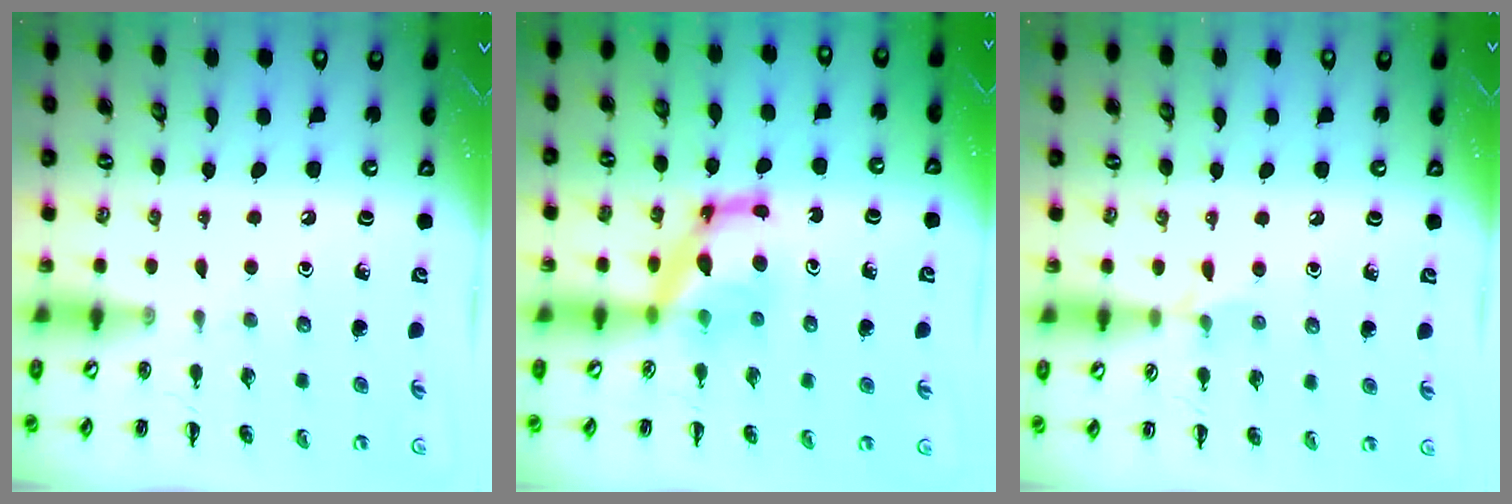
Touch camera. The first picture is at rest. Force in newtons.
{"total": 6.2, "press": 6.2, "slide": 0.3}
{"total": 5.8, "press": 5.5, "slide": 2.0}